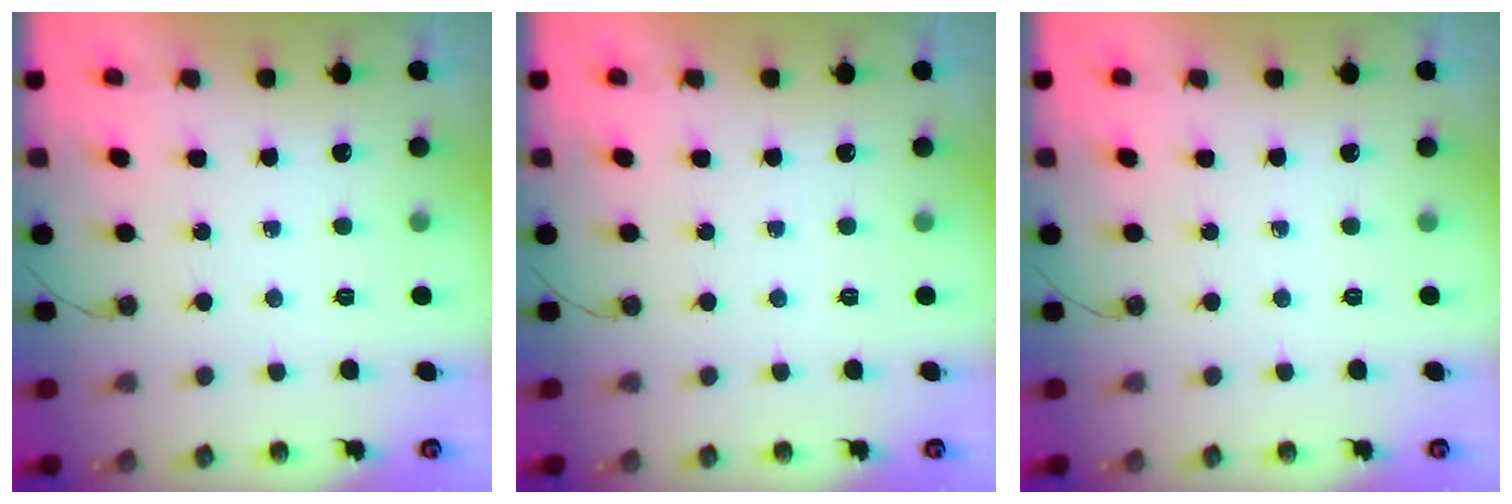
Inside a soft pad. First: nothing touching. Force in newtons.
{"total": 0.0}
{"total": 0.0}